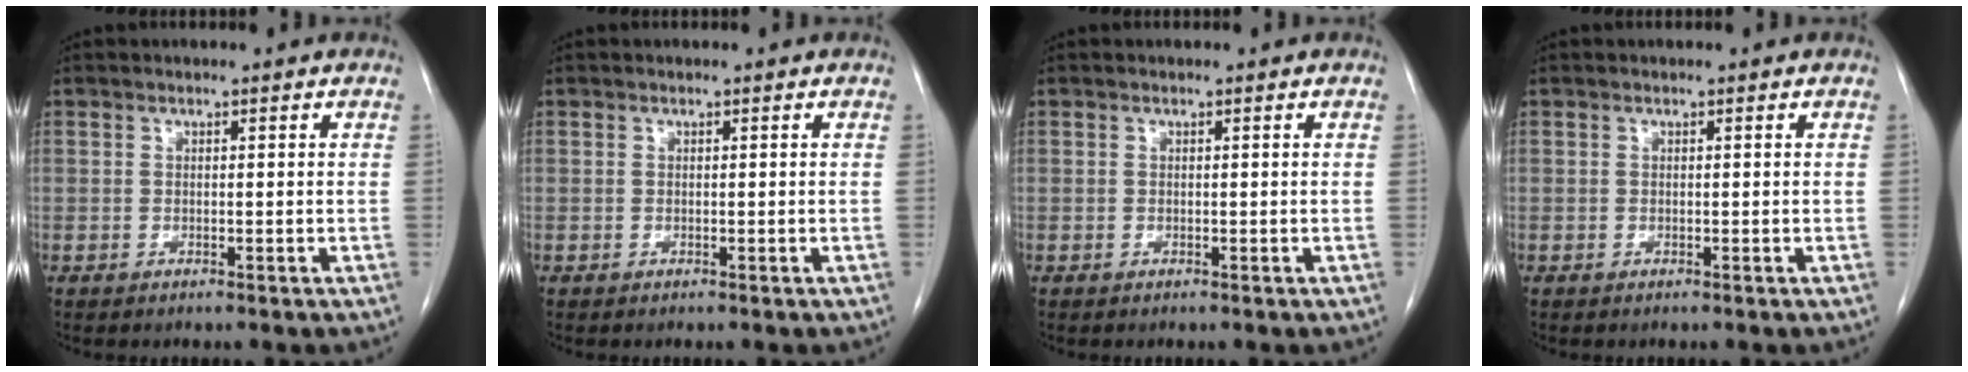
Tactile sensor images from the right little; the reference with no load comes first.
{"total": 0.0}
{"total": 0.0}
{"total": 0.0}